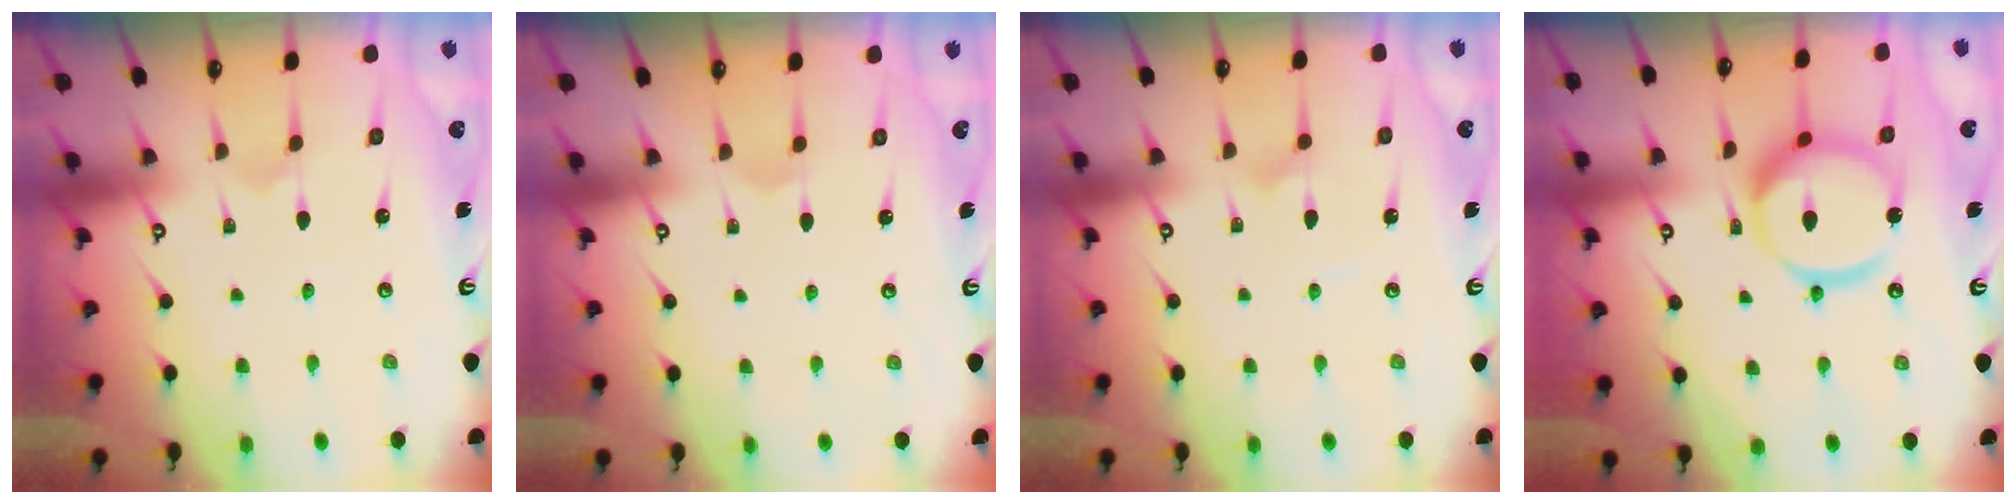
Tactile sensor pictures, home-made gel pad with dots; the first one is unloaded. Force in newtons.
{"total": 1.6, "press": 1.6, "slide": 0.1}
{"total": 2.6, "press": 2.6, "slide": 0.1}
{"total": 14.4, "press": 14.3, "slide": 1.5}